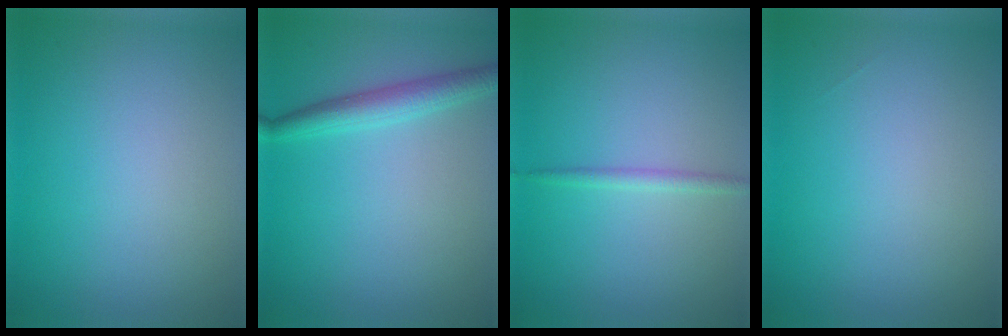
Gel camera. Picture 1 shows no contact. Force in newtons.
{"total": 2.7, "press": 2.7, "slide": 0.1}
{"total": 1.2, "press": 1.2, "slide": 0.1}
{"total": 0.0}